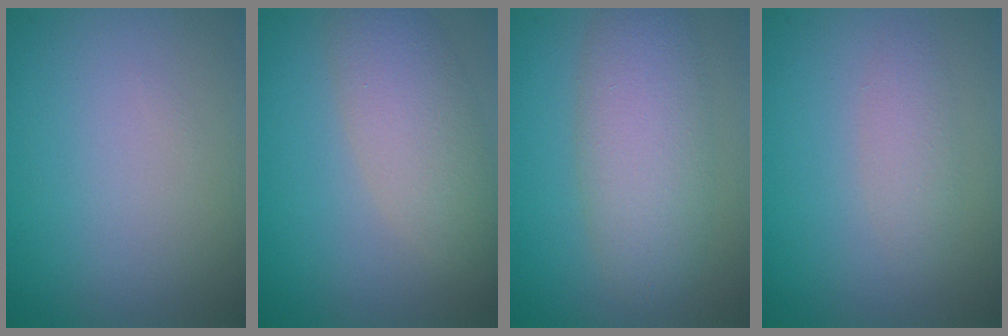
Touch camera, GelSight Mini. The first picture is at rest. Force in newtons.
{"total": 4.6, "press": 4.6, "slide": 0.2}
{"total": 5.3, "press": 5.3, "slide": 0.4}
{"total": 1.6, "press": 1.6, "slide": 0.2}